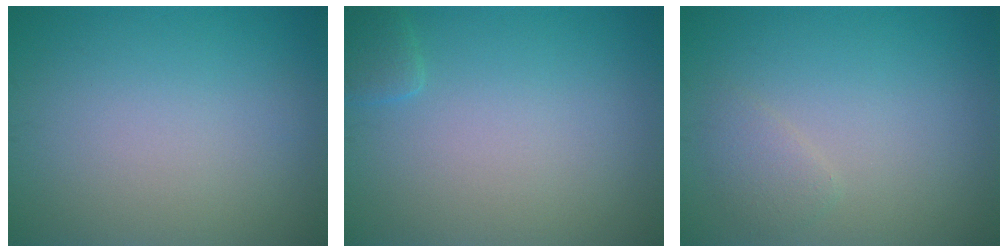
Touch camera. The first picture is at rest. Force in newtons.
{"total": 1.3, "press": 1.3, "slide": 0.1}
{"total": 1.3, "press": 1.3, "slide": 0.1}